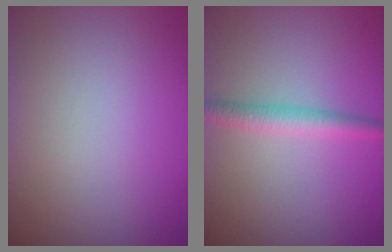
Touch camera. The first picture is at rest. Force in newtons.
{"total": 2.4, "press": 2.4, "slide": 0.0}